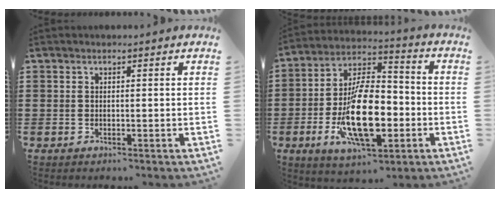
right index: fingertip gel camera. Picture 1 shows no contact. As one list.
[{"total": 15.8, "force": [-4.2, 7.4, 13.3], "torque": [-0.254, -0.005, -0.076]}]